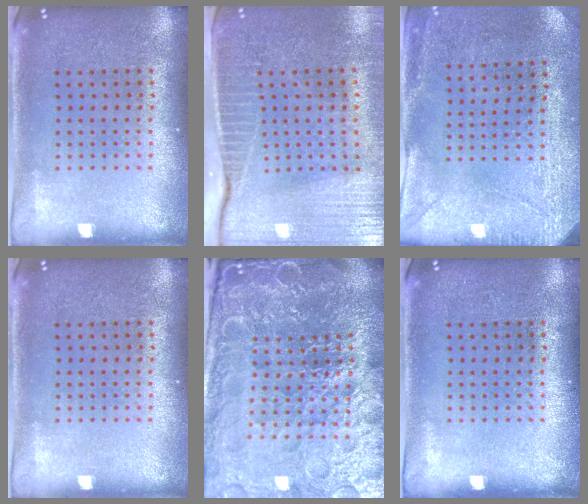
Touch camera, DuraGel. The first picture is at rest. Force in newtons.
{"total": 3.8, "press": 3.4, "slide": 1.7}
{"total": 3.0, "press": 2.3, "slide": 1.8}
{"total": 0.0}
{"total": 6.8, "press": 6.1, "slide": 3.1}
{"total": 0.0}